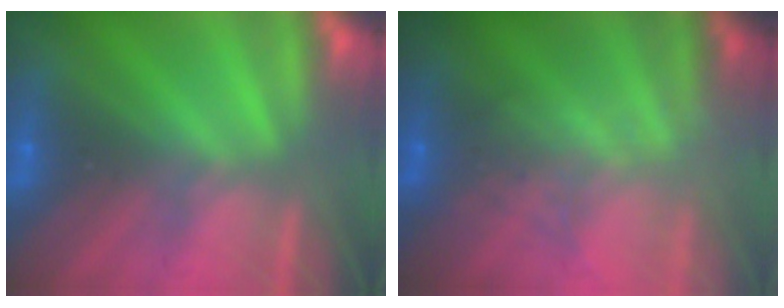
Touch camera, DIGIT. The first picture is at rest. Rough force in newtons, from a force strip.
{"total": 10.6}